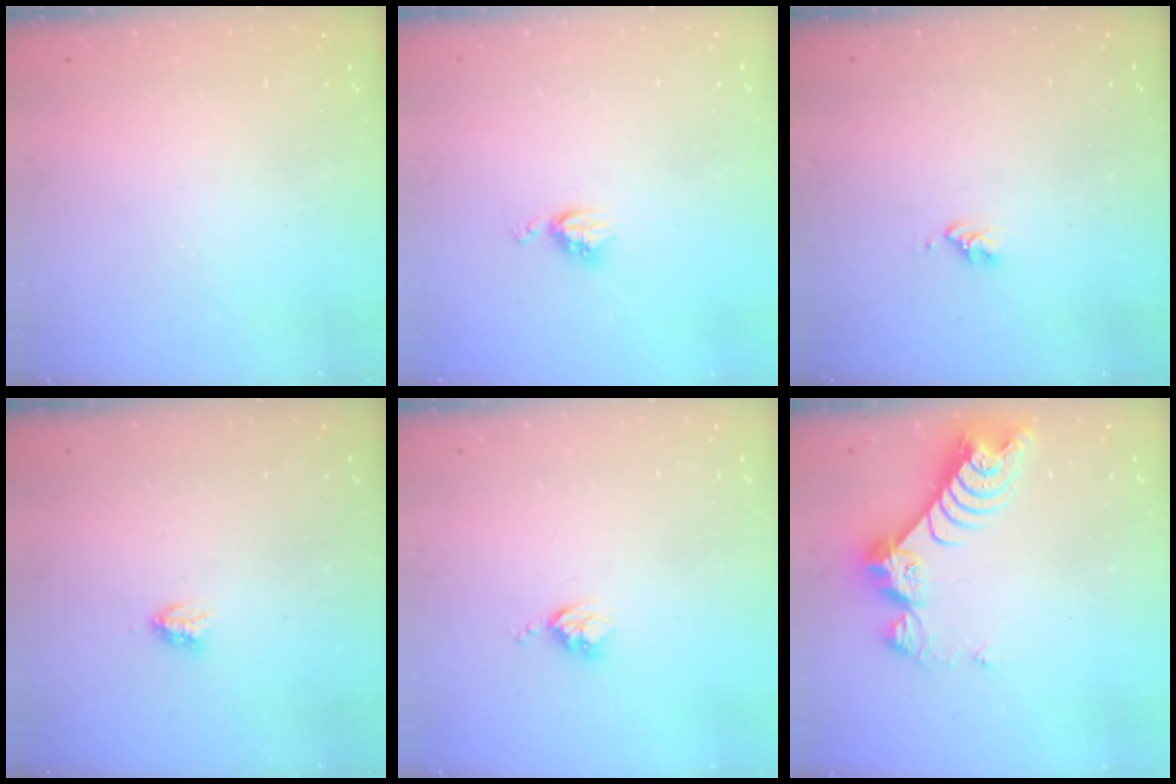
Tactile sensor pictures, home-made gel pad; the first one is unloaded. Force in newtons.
{"total": 4.6, "press": 4.6, "slide": 0.4}
{"total": 2.8, "press": 2.8, "slide": 0.3}
{"total": 2.9, "press": 2.9, "slide": 0.5}
{"total": 3.6, "press": 3.6, "slide": 0.6}
{"total": 9.7, "press": 9.7, "slide": 0.8}